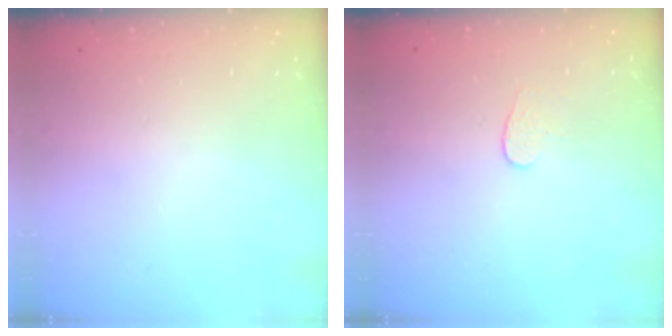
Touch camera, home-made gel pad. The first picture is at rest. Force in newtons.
{"total": 3.4, "press": 3.4, "slide": 0.3}